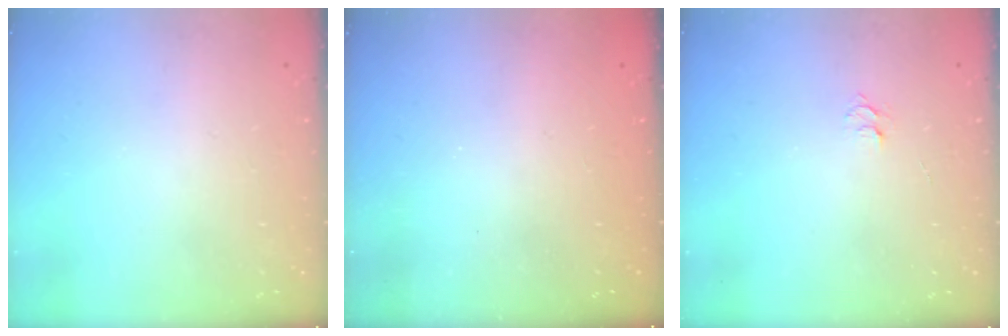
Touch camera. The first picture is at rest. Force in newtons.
{"total": 1.5, "press": 1.4, "slide": 0.6}
{"total": 3.9, "press": 3.9, "slide": 0.4}